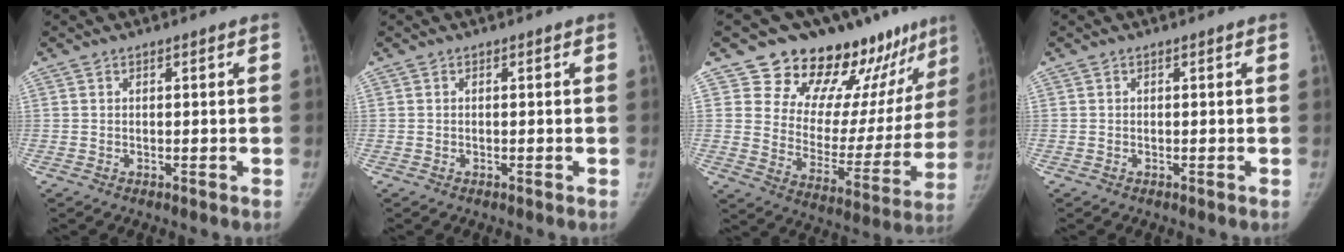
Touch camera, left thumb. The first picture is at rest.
{"total": 0.0}
{"total": 21.5, "force": [17.0, 9.1, 9.6], "torque": [-0.076, -0.115, 0.241]}
{"total": 0.0}